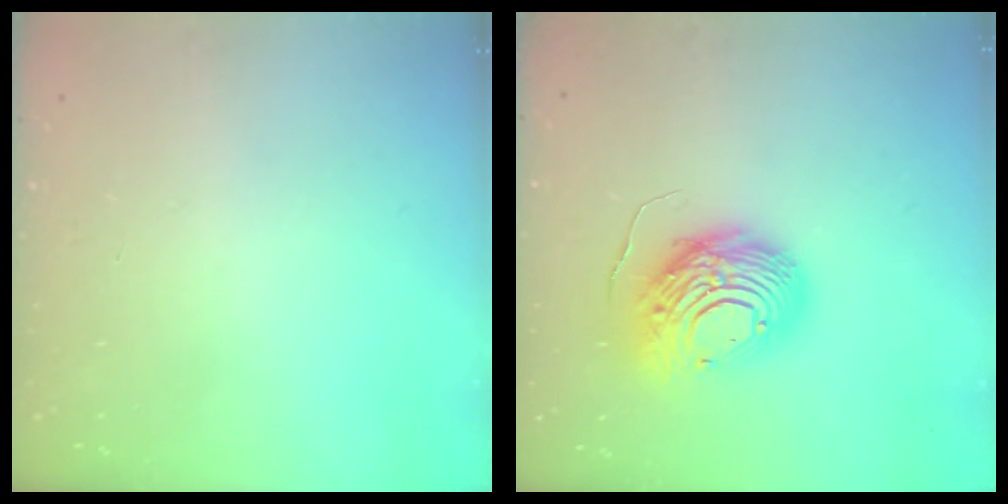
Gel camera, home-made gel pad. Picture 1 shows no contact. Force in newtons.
{"total": 14.3, "press": 14.3, "slide": 1.4}